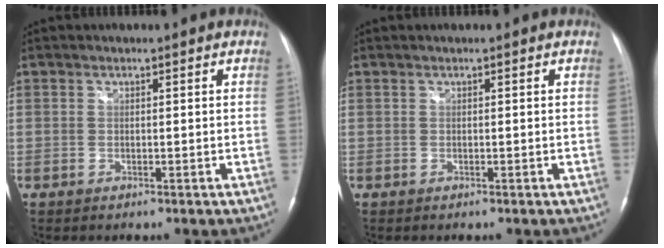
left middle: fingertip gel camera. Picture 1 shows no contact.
{"total": 0.0}